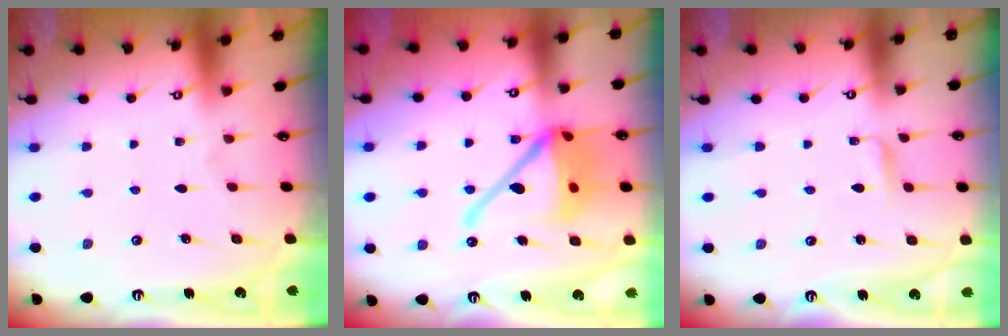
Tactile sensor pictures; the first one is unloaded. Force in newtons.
{"total": 17.8, "press": 17.6, "slide": 3.0}
{"total": 2.6, "press": 2.5, "slide": 0.3}